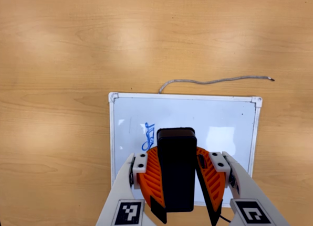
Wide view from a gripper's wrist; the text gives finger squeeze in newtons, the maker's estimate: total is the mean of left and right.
{"total": 10.8, "left": 10.5, "right": 11.1}